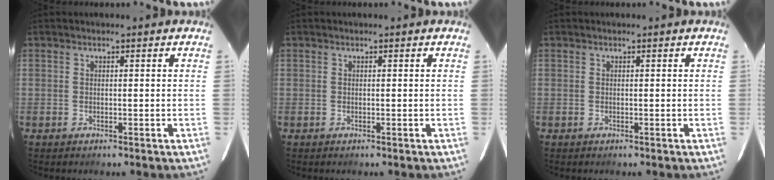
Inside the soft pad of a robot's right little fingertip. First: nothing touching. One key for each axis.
{"total": 0.0}
{"total": 0.0}